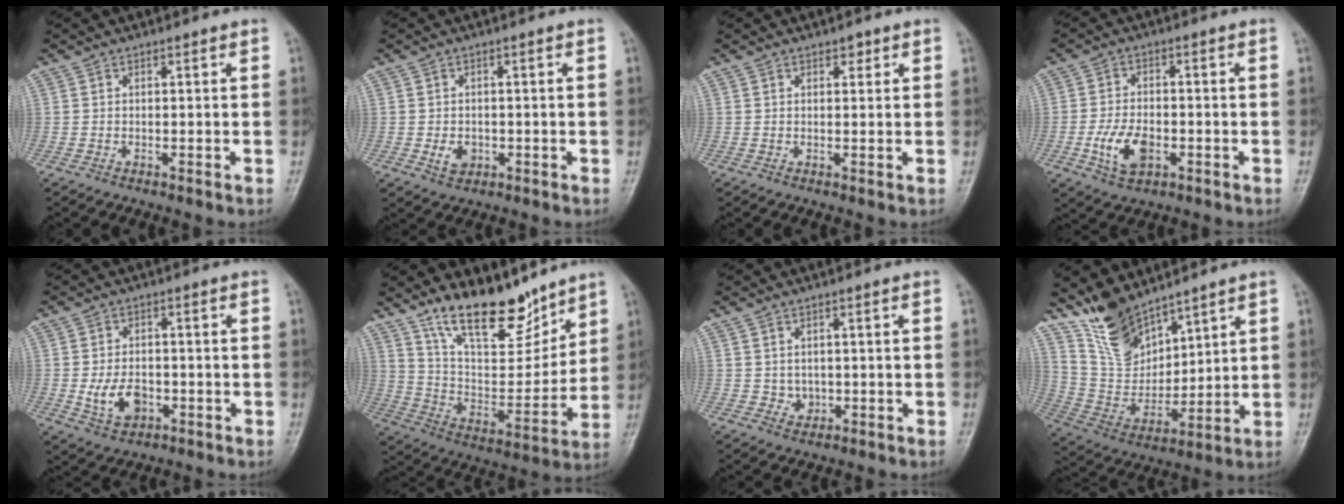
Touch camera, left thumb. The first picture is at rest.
{"total": 3.2, "force": [-0.9, 2.5, 1.8], "torque": [-0.019, 0.002, -0.008]}
{"total": 1.5, "force": [0.9, 0.9, 0.8], "torque": [0.001, -0.002, 0.009]}
{"total": 7.5, "force": [-2.5, 4.4, 5.6], "torque": [-0.102, 0.007, -0.044]}
{"total": 6.6, "force": [-1.7, 4.5, 4.5], "torque": [-0.065, 0.006, -0.024]}
{"total": 18.3, "force": [13.6, 7.0, 10.0], "torque": [-0.117, -0.083, 0.242]}
{"total": 2.3, "force": [-0.2, 2.1, 1.0], "torque": [-0.004, 0.002, 0.005]}
{"total": 12.7, "force": [10.1, 5.6, 5.1], "torque": [-0.067, -0.064, 0.213]}